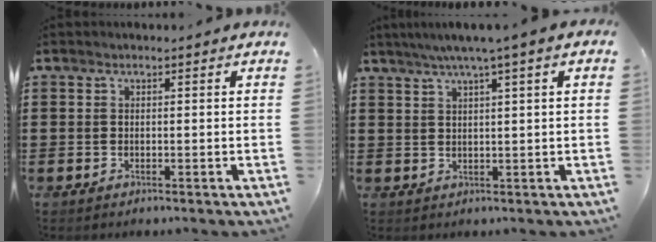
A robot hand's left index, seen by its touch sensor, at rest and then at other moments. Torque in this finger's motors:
{"motor_torque": [1.52, -0.61, 1.05, 0.21]}